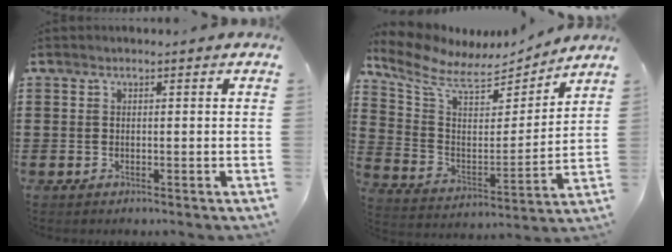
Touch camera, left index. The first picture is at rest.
{"total": 8.0, "force": [7.1, 2.2, 3.1], "torque": [-0.096, -0.048, 0.121]}